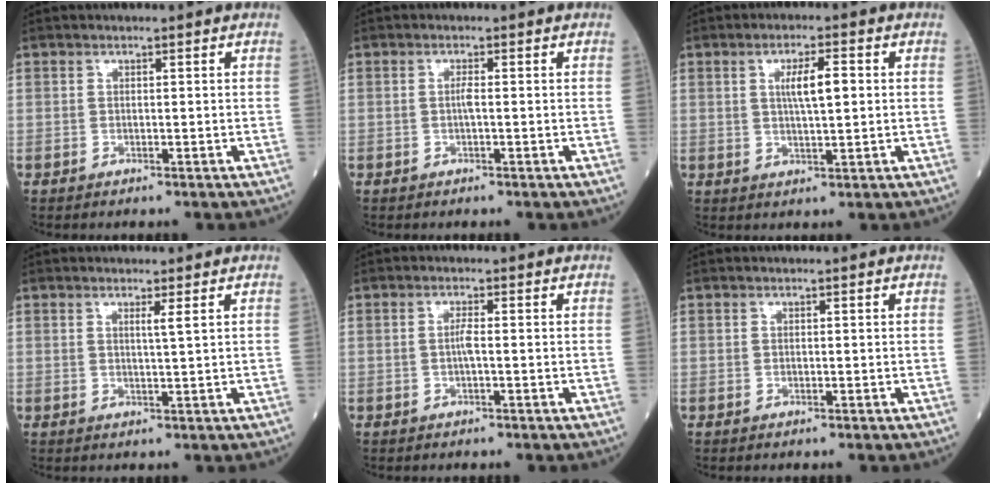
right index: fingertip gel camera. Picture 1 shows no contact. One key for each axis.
{"total": 1.0, "fx": -0.1, "fy": 0.0, "fz": 1.0, "tx": -0.021, "ty": 0.000, "tz": -0.003}
{"total": 5.0, "fx": 1.0, "fy": 0.9, "fz": 4.9, "tx": -0.086, "ty": 0.005, "tz": 0.017}
{"total": 1.3, "fx": 0.7, "fy": -0.5, "fz": 1.0, "tx": -0.025, "ty": -0.008, "tz": 0.013}
{"total": 1.4, "fx": -0.2, "fy": 0.0, "fz": 1.4, "tx": -0.028, "ty": 0.001, "tz": -0.004}
{"total": 0.0}